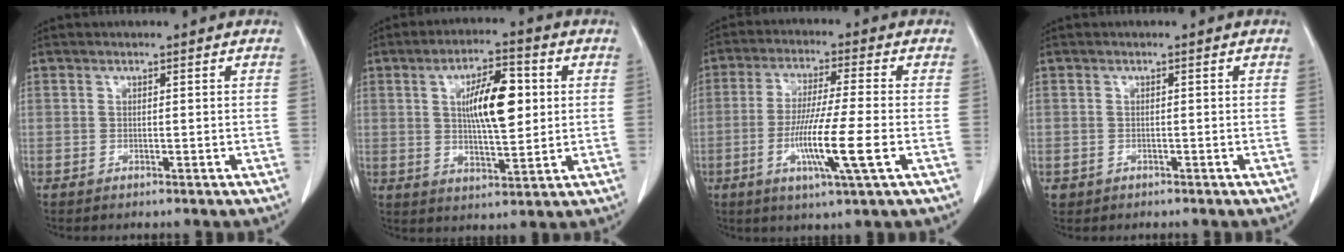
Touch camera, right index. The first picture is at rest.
{"total": 10.3, "force": [1.9, 3.0, 9.7], "torque": [-0.166, 0.009, 0.033]}
{"total": 9.5, "force": [-2.6, -0.5, 9.2], "torque": [-0.176, -0.017, -0.048]}
{"total": 1.1, "force": [-0.5, 1.0, 0.1], "torque": [-0.006, 0.004, -0.003]}